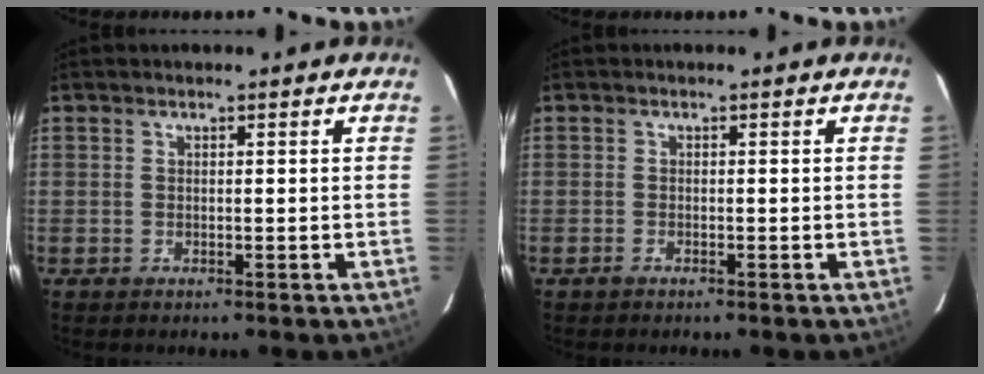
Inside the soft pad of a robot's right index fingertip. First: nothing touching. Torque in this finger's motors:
{"motor_torque": [0.13, -0.04, 0.00, 0.01]}